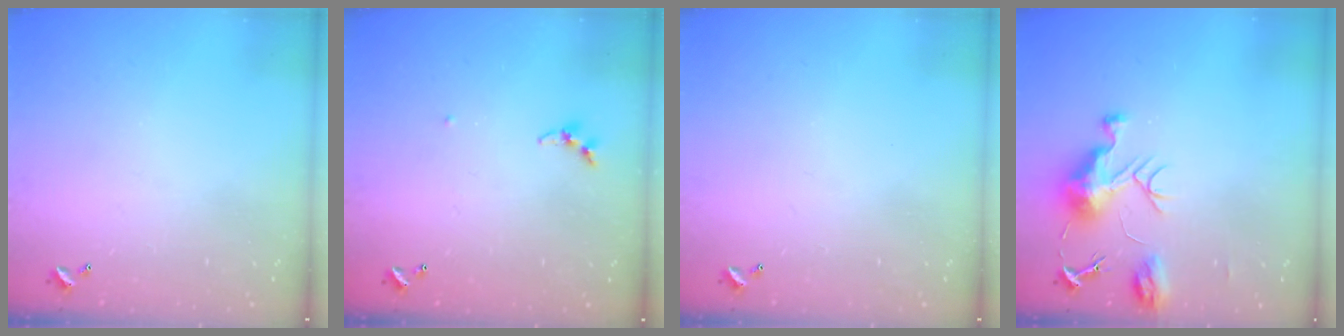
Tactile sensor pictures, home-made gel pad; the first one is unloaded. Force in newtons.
{"total": 4.0, "press": 3.9, "slide": 0.5}
{"total": 0.0}
{"total": 9.1, "press": 9.1, "slide": 0.7}